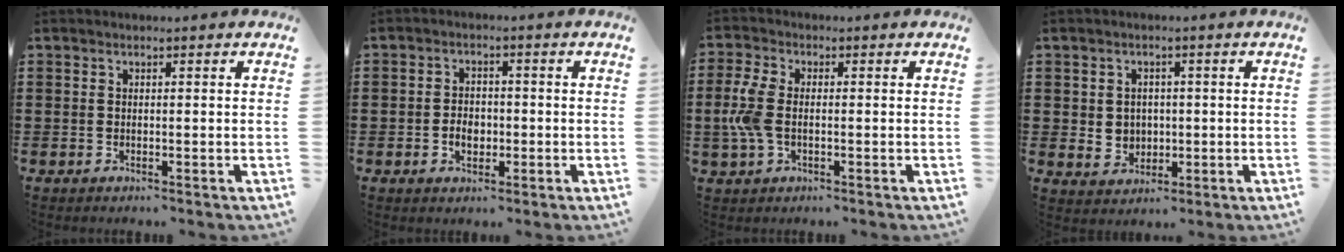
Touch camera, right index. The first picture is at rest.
{"total": 3.3, "force": [-1.0, 2.3, 2.2], "torque": [-0.037, -0.002, -0.021]}
{"total": 6.0, "force": [-0.5, 3.3, 4.9], "torque": [-0.133, -0.006, -0.019]}
{"total": 3.0, "force": [0.2, 2.9, 0.8], "torque": [-0.022, 0.003, 0.000]}